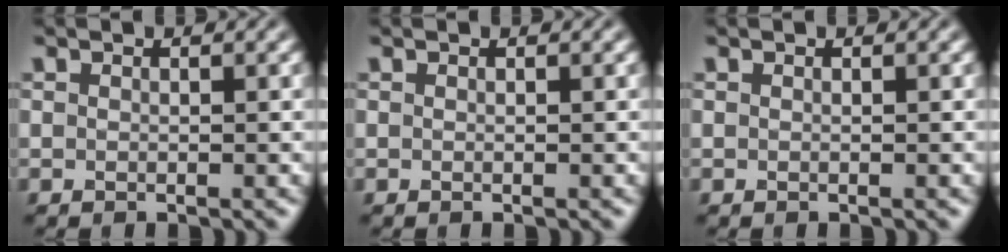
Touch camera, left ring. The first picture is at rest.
{"total": 0.0}
{"total": 0.0}